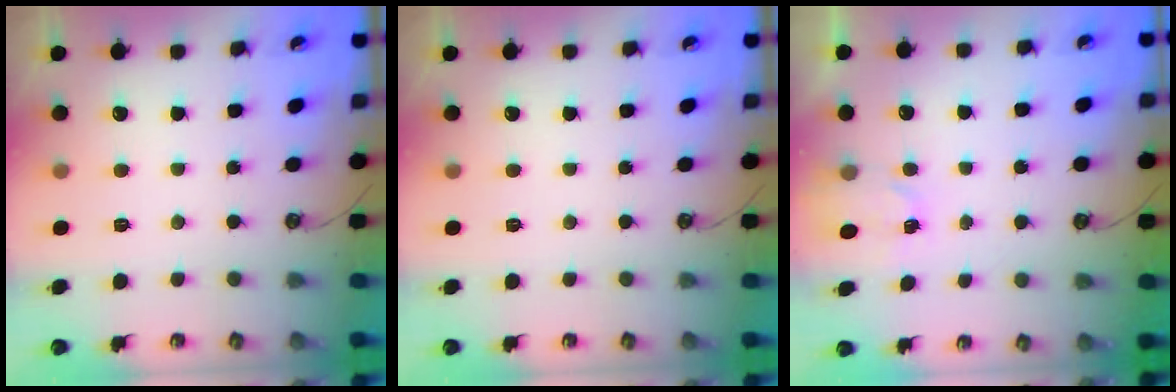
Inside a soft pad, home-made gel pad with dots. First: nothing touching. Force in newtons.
{"total": 0.0}
{"total": 1.8, "press": 1.7, "slide": 0.3}